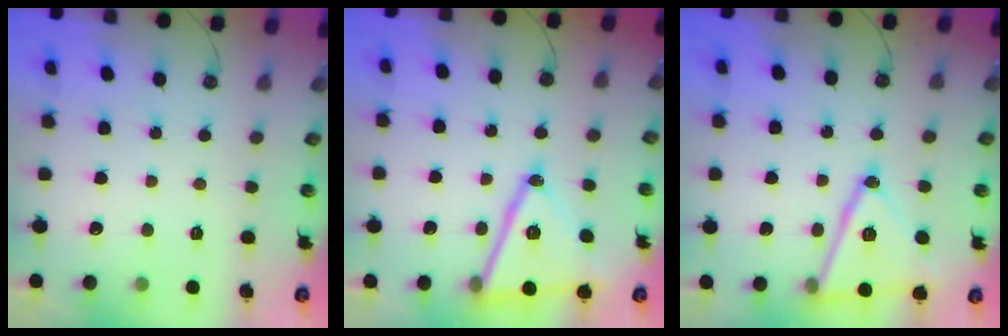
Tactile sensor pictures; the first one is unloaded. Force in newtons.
{"total": 18.1, "press": 17.8, "slide": 3.4}
{"total": 16.8, "press": 16.5, "slide": 3.4}